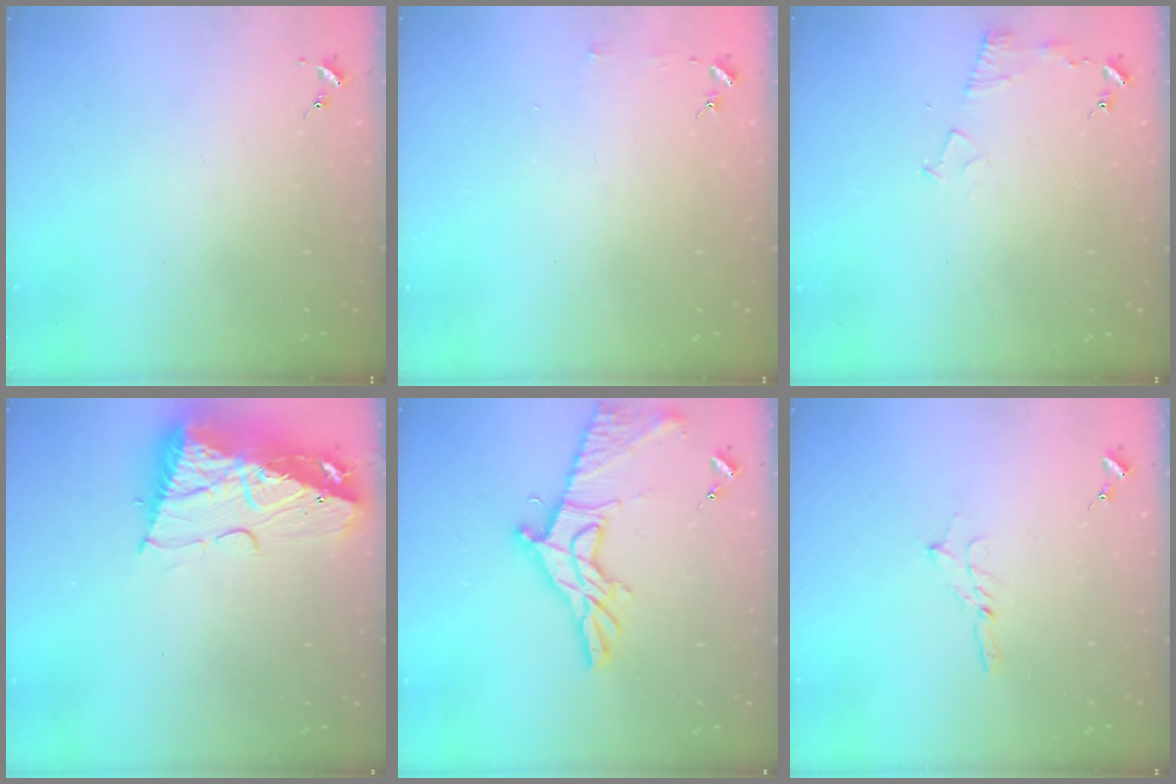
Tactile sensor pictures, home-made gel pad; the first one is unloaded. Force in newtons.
{"total": 3.0, "press": 3.0, "slide": 0.3}
{"total": 6.1, "press": 6.1, "slide": 0.7}
{"total": 16.3, "press": 16.1, "slide": 2.0}
{"total": 16.7, "press": 16.7, "slide": 0.7}
{"total": 2.3, "press": 2.3, "slide": 0.2}